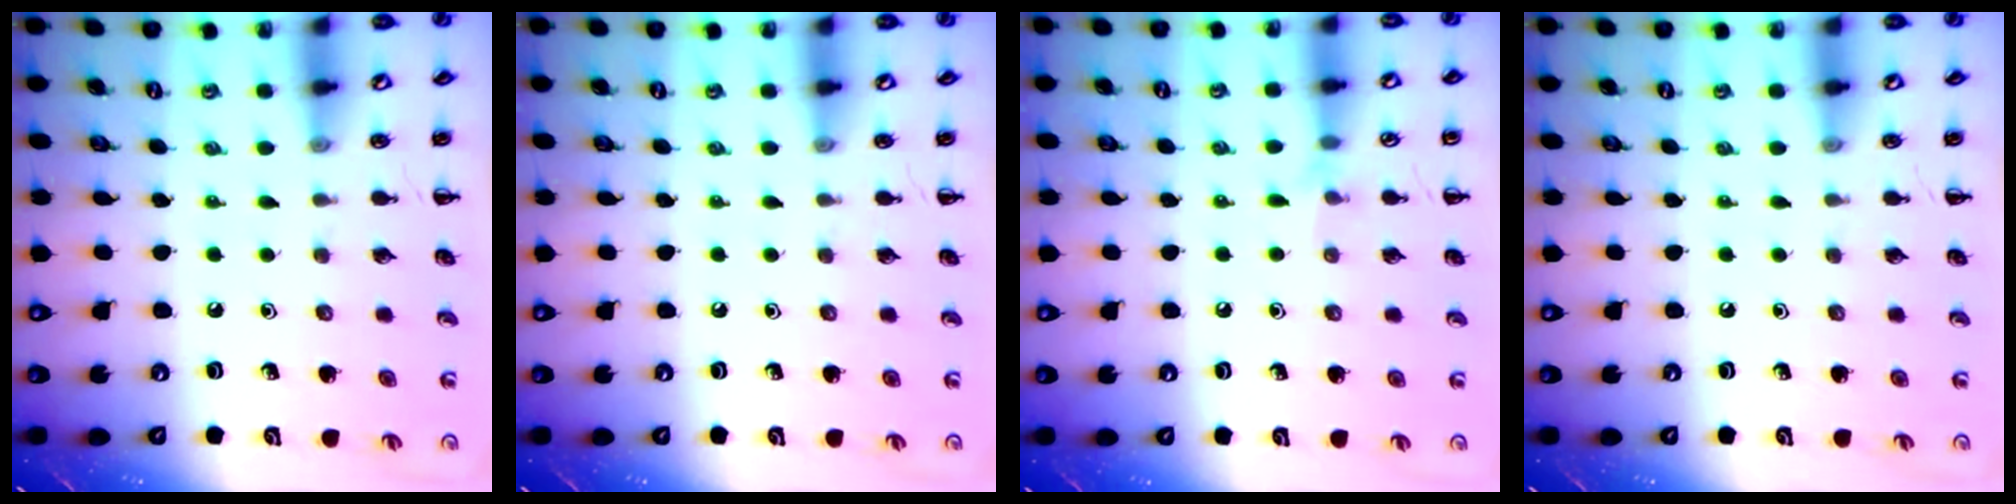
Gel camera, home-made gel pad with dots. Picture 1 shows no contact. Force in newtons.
{"total": 0.0}
{"total": 5.1, "press": 4.8, "slide": 1.9}
{"total": 0.0}